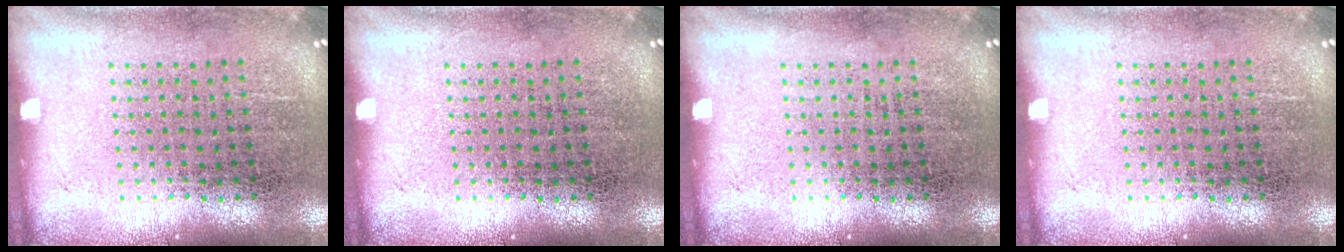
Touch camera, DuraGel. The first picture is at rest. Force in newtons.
{"total": 0.0}
{"total": 0.0}
{"total": 0.0}